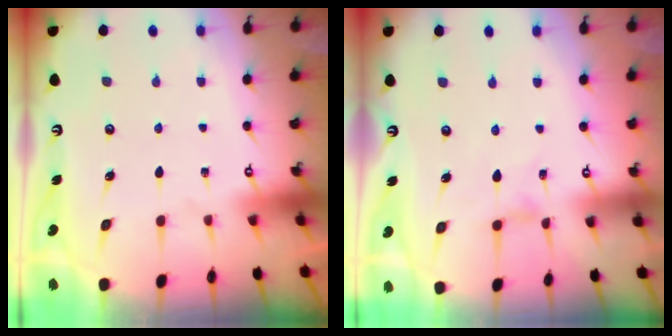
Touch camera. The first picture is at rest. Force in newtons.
{"total": 1.4, "press": 1.3, "slide": 0.4}